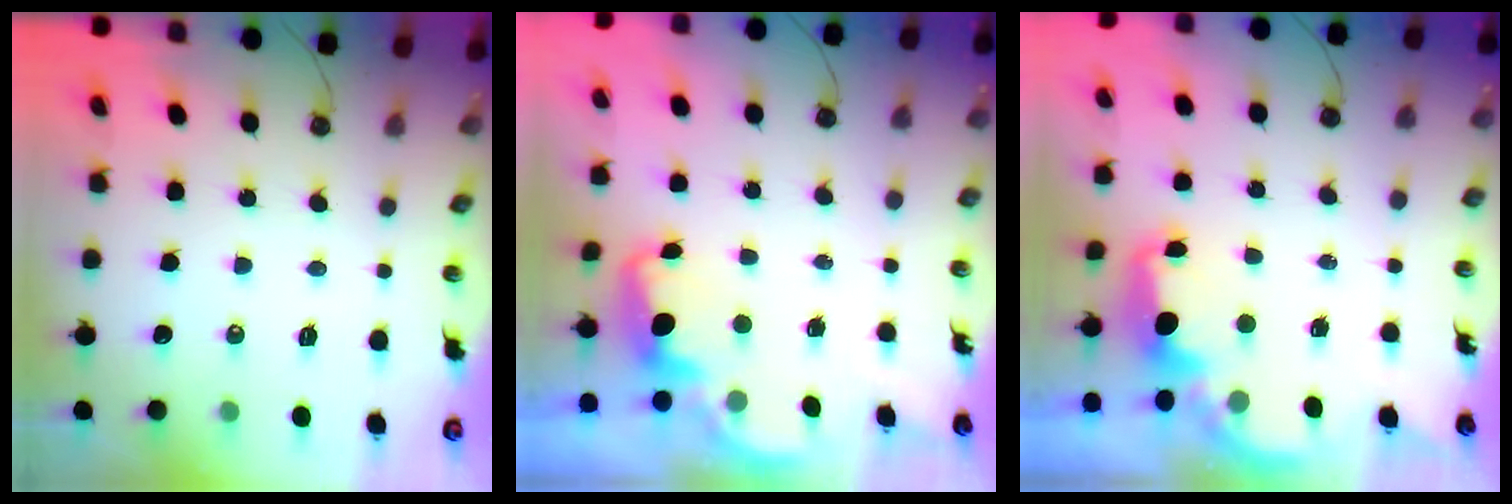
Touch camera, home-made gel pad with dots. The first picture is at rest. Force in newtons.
{"total": 2.2, "press": 2.2, "slide": 0.6}
{"total": 2.3, "press": 2.2, "slide": 0.7}